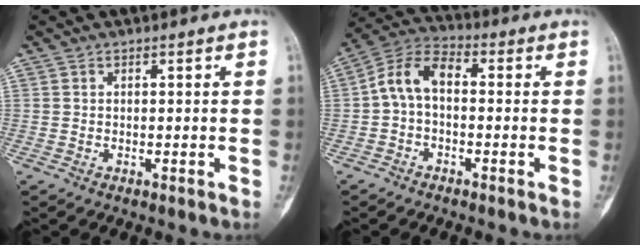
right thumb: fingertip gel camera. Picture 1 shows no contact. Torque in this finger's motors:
{"motor_torque": [0.83, 0.89, 0.41, -0.39, 0.04]}